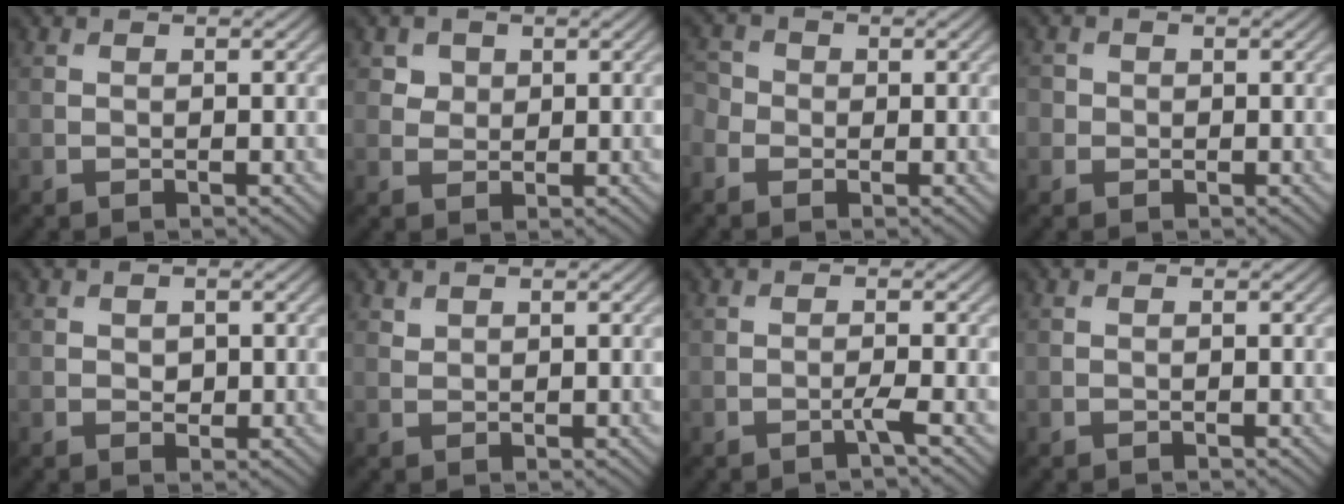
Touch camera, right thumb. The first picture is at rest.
{"total": 2.6, "force": [1.3, 2.1, 0.7], "torque": [-0.020, -0.013, 0.031]}
{"total": 2.8, "force": [-1.3, 2.2, 1.1], "torque": [-0.037, -0.002, -0.038]}
{"total": 1.6, "force": [-0.1, 1.6, 0.3], "torque": [-0.007, 0.002, -0.006]}
{"total": 1.0, "force": [0.1, 0.9, 0.5], "torque": [-0.012, -0.005, 0.003]}
{"total": 1.0, "force": [0.9, 0.4, 0.2], "torque": [-0.008, -0.001, 0.021]}
{"total": 1.3, "force": [-0.7, -0.1, 1.1], "torque": [-0.021, 0.006, -0.018]}
{"total": 0.0}